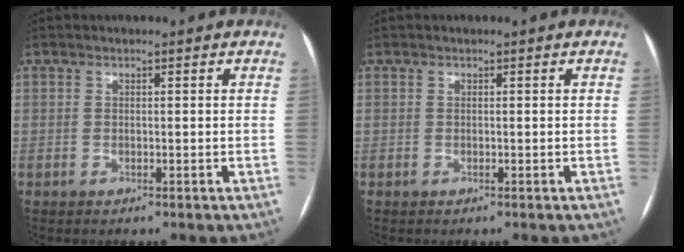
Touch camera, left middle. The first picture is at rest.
{"total": 0.0}